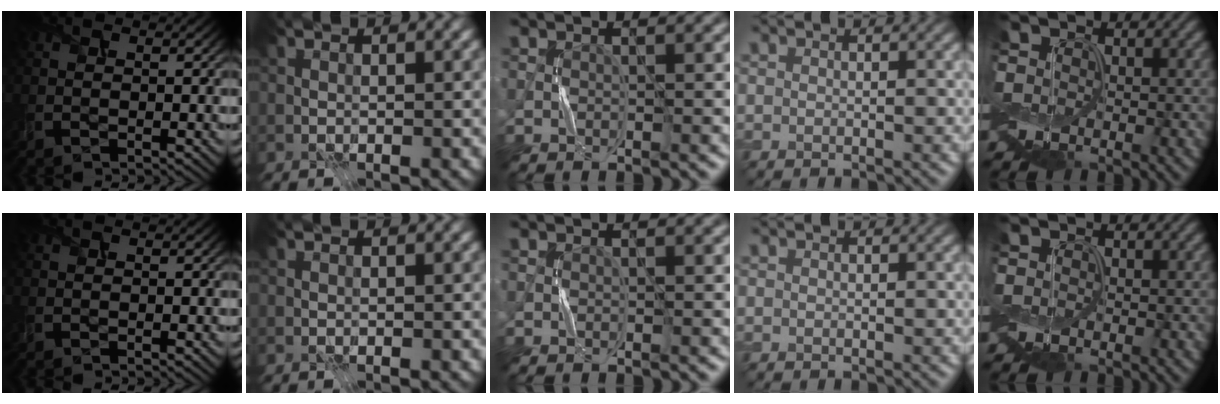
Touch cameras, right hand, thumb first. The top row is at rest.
{}